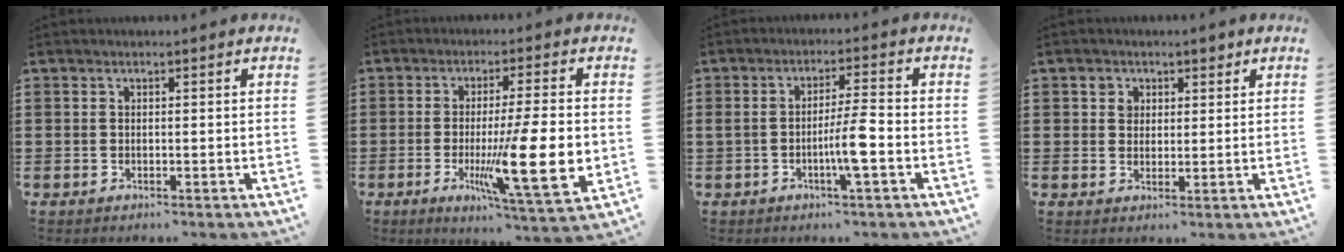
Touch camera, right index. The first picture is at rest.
{"total": 14.6, "force": [-2.2, 2.3, 14.2], "torque": [-0.238, -0.020, -0.032]}
{"total": 5.7, "force": [-1.8, 0.3, 5.4], "torque": [-0.098, -0.004, -0.037]}
{"total": 2.7, "force": [1.3, 2.3, 0.7], "torque": [-0.017, 0.007, 0.021]}